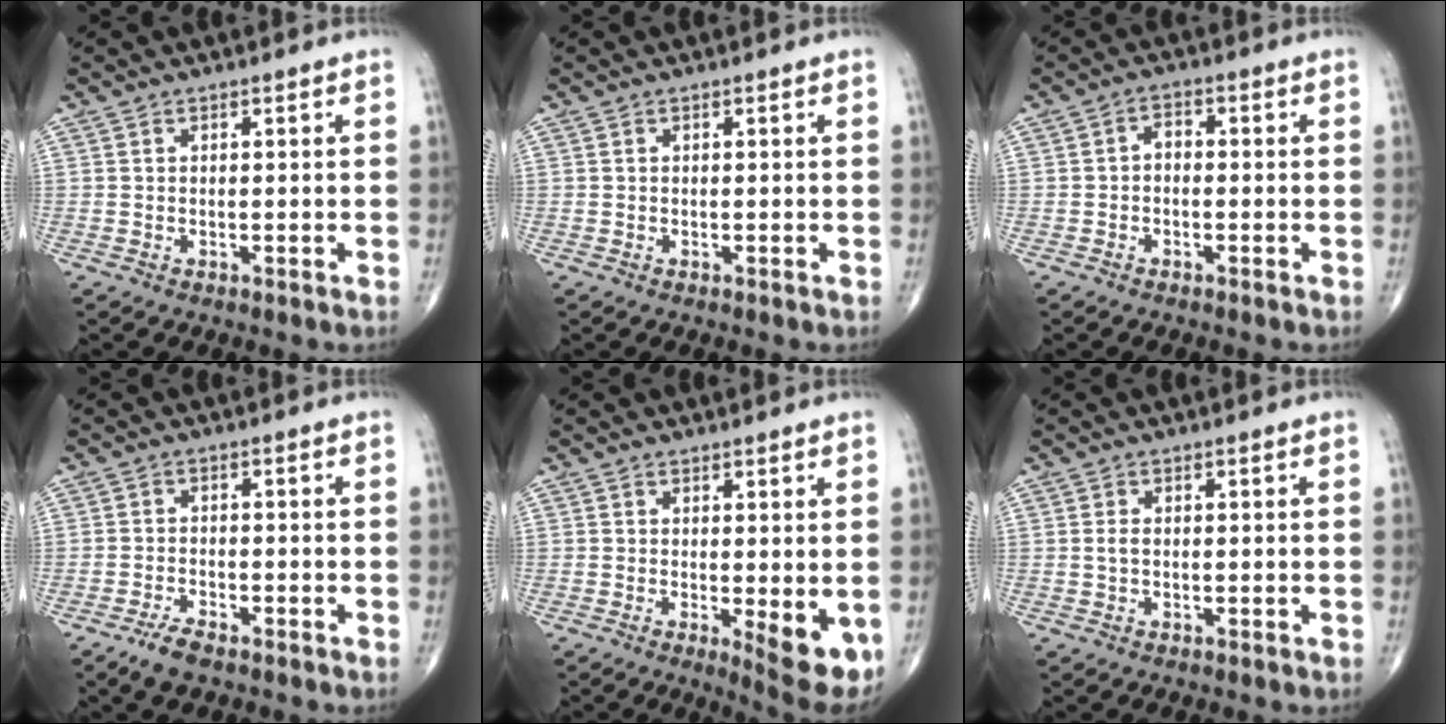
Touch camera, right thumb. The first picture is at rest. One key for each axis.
{"total": 0.0}
{"total": 2.6, "fx": -0.3, "fy": 1.8, "fz": 1.9, "tx": -0.021, "ty": 0.014, "tz": -0.012}
{"total": 3.8, "fx": -2.8, "fy": 1.3, "fz": 2.2, "tx": -0.050, "ty": 0.007, "tz": -0.052}
{"total": 7.0, "fx": -1.0, "fy": 2.1, "fz": 6.6, "tx": -0.083, "ty": -0.019, "tz": -0.007}
{"total": 1.0, "fx": 0.0, "fy": 0.5, "fz": 0.8, "tx": -0.019, "ty": -0.001, "tz": -0.001}